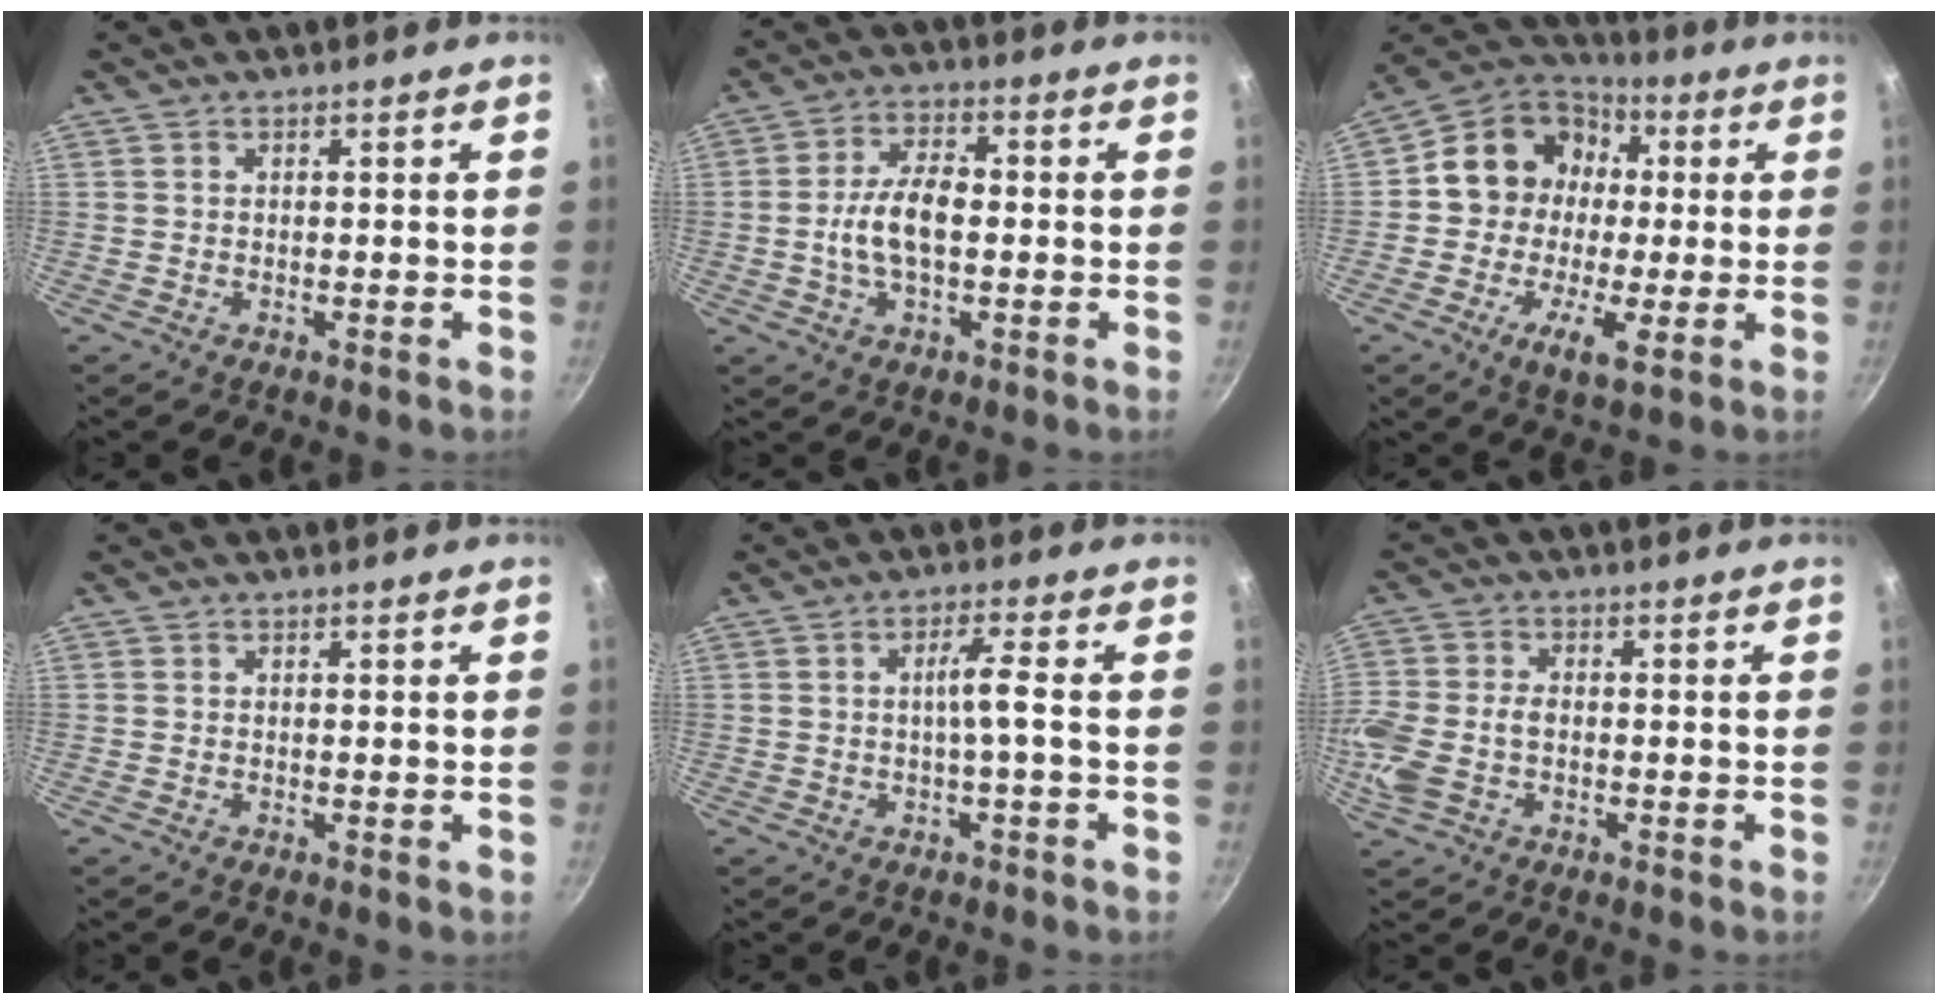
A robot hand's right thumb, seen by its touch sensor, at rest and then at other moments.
{"total": 9.1, "force": [-0.7, 5.0, 7.7], "torque": [-0.135, 0.022, -0.019]}
{"total": 16.3, "force": [1.1, 12.8, 10.0], "torque": [-0.136, 0.024, -0.004]}
{"total": 0.0}
{"total": 4.0, "force": [-0.5, -0.1, 4.0], "torque": [-0.079, 0.011, -0.007]}
{"total": 10.0, "force": [-2.1, 6.8, 7.1], "torque": [-0.169, 0.007, -0.048]}